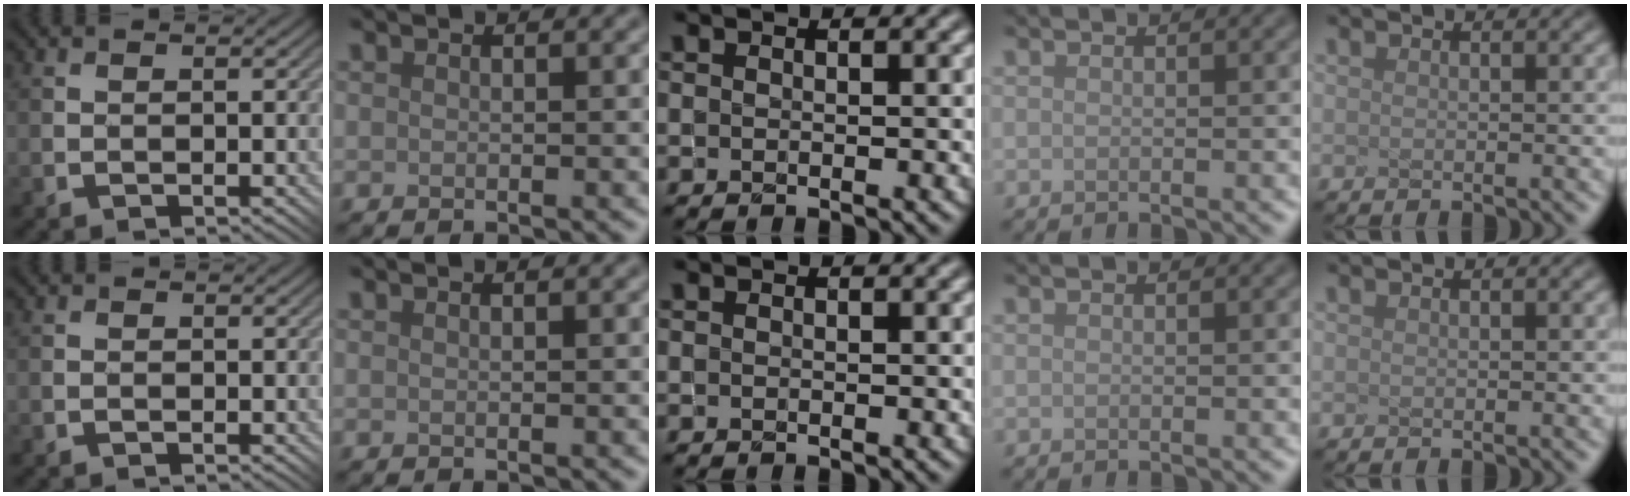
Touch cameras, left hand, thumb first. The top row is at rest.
{"index": {"total": 0.7, "force": [0.5, 0.2, 0.5], "torque": [-0.003, 0.002, 0.002]}}